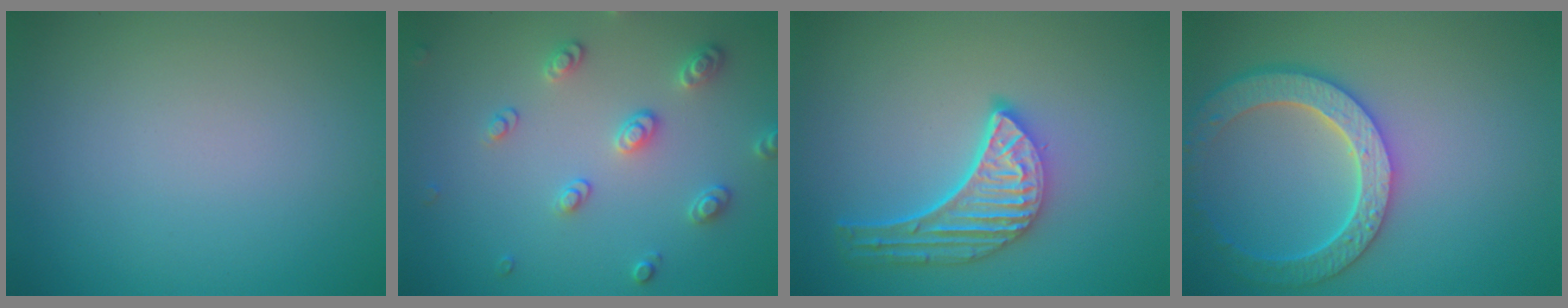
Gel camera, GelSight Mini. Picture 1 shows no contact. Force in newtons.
{"total": 2.6, "press": 2.6, "slide": 0.2}
{"total": 5.1, "press": 4.0, "slide": 3.2}
{"total": 5.8, "press": 4.7, "slide": 3.4}